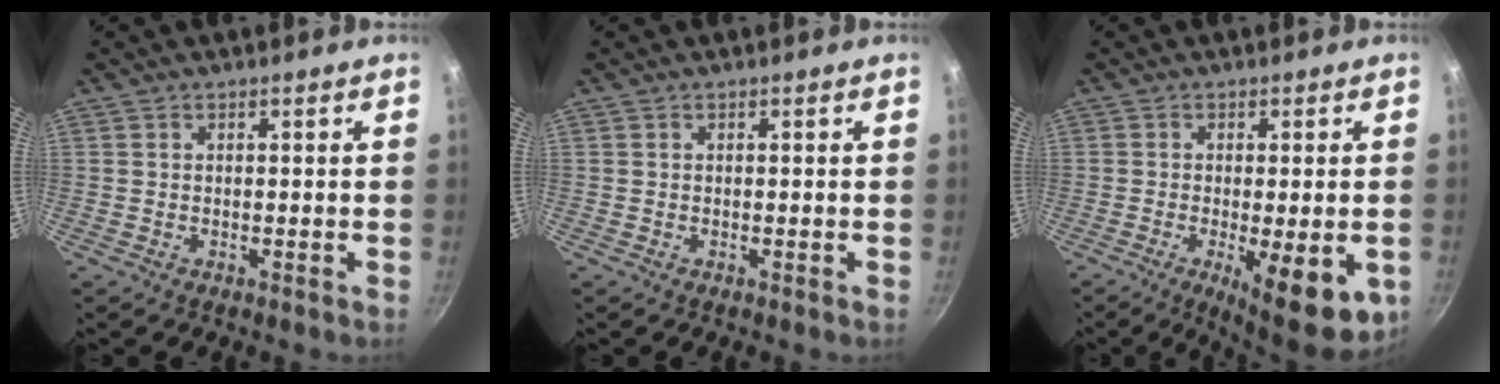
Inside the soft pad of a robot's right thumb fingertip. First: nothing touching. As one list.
[{"total": 0.0}, {"total": 13.2, "force": [-4.5, 4.3, 11.6], "torque": [-0.136, -0.013, -0.051]}]